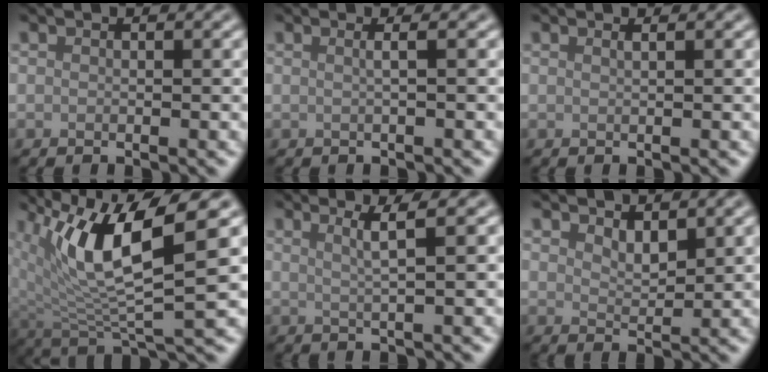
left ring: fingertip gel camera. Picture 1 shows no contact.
{"total": 1.9, "force": [0.4, 0.8, 1.7], "torque": [-0.012, -0.001, -0.016]}
{"total": 0.9, "force": [0.5, 0.4, 0.6], "torque": [-0.002, -0.002, 0.001]}
{"total": 9.1, "force": [3.4, 2.7, 8.0], "torque": [-0.154, -0.005, 0.063]}
{"total": 2.6, "force": [1.0, 0.5, 2.3], "torque": [-0.037, 0.005, 0.014]}
{"total": 1.9, "force": [1.5, 0.7, 1.1], "torque": [-0.020, -0.005, 0.029]}